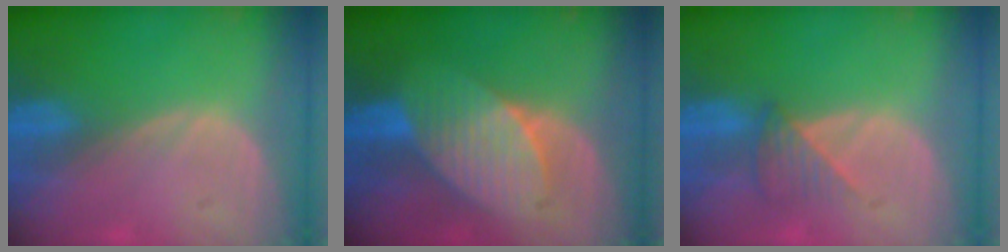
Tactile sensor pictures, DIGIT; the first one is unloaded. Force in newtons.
{"total": 7.5, "press": 7.5, "slide": 0.2}
{"total": 3.4, "press": 3.3, "slide": 0.8}